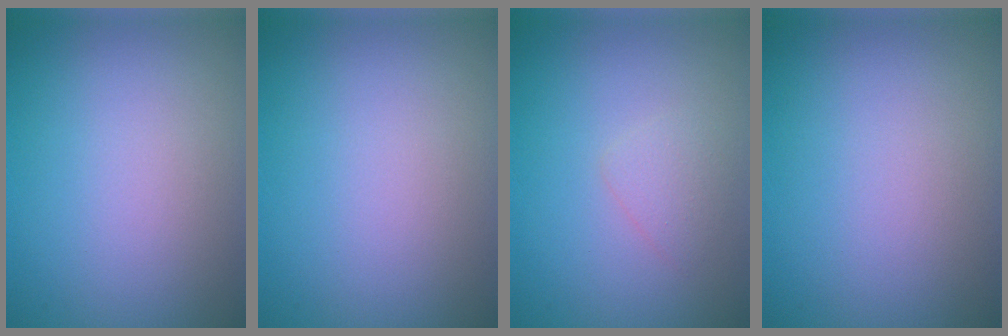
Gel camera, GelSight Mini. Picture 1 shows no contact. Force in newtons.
{"total": 0.0}
{"total": 1.3, "press": 1.3, "slide": 0.1}
{"total": 0.0}